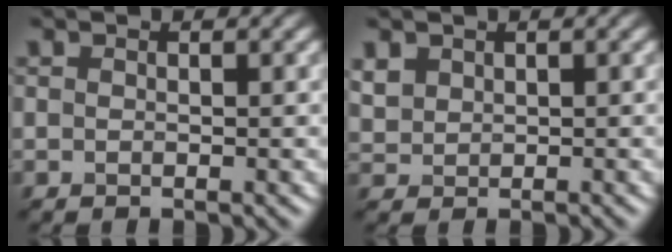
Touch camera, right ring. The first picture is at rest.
{"total": 0.9, "force": [0.6, 0.5, -0.4], "torque": [-0.007, 0.011, 0.034]}